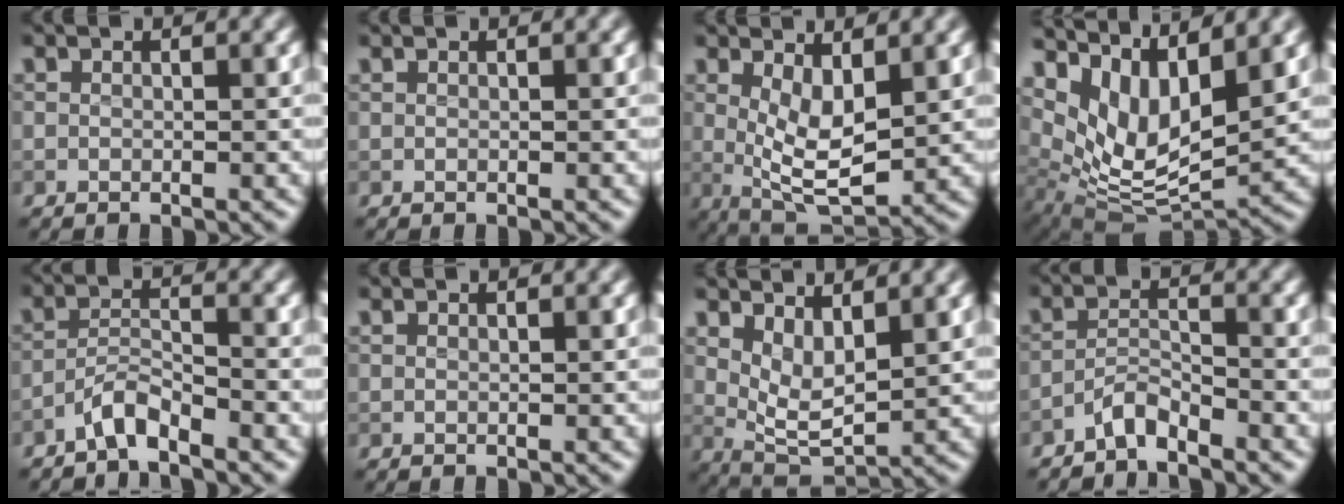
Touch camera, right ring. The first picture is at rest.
{"total": 0.0}
{"total": 5.1, "force": [1.0, 2.1, 4.6], "torque": [-0.093, -0.014, 0.025]}
{"total": 9.5, "force": [4.8, 4.1, 7.0], "torque": [-0.143, -0.012, 0.098]}
{"total": 2.6, "force": [-2.2, 0.4, 1.2], "torque": [-0.023, 0.012, -0.048]}
{"total": 0.0}
{"total": 3.9, "force": [1.9, 1.6, 3.0], "torque": [-0.065, -0.015, 0.041]}
{"total": 2.2, "force": [-2.1, 0.3, 0.8], "torque": [-0.015, 0.011, -0.043]}